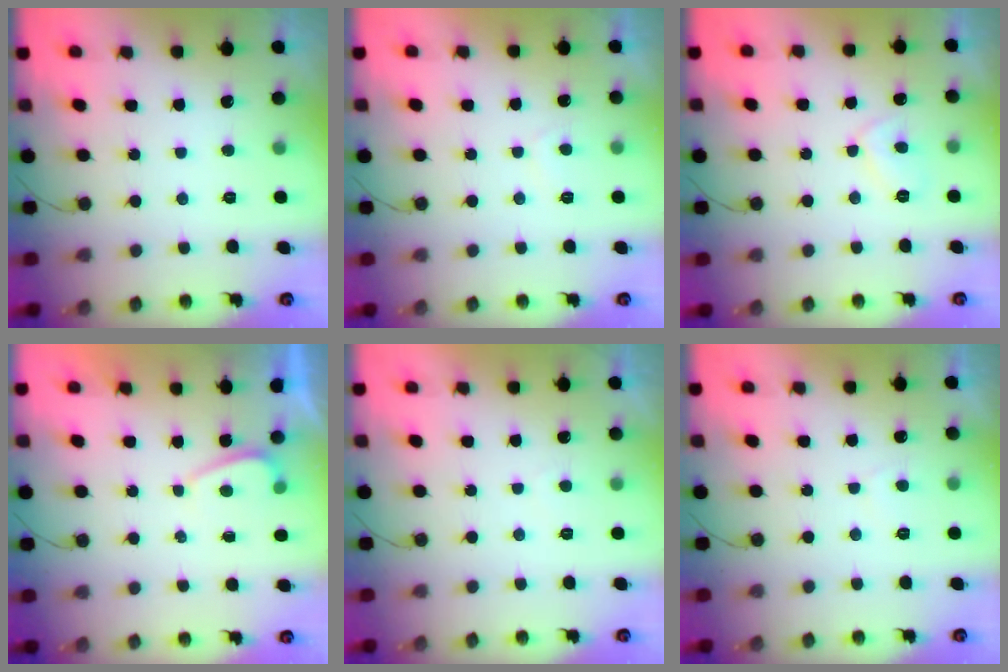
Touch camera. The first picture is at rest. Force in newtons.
{"total": 2.8, "press": 2.7, "slide": 0.6}
{"total": 5.5, "press": 5.5, "slide": 0.3}
{"total": 0.6, "press": 0.4, "slide": 0.5}
{"total": 1.0, "press": 0.8, "slide": 0.5}
{"total": 0.8, "press": 0.6, "slide": 0.5}